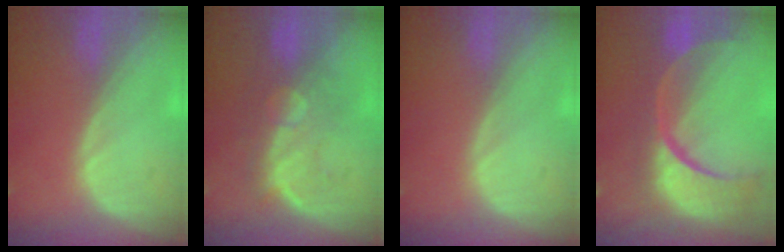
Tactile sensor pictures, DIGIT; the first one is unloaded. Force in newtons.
{"total": 9.3, "press": 8.5, "slide": 3.7}
{"total": 0.0}
{"total": 13.7, "press": 10.8, "slide": 8.3}